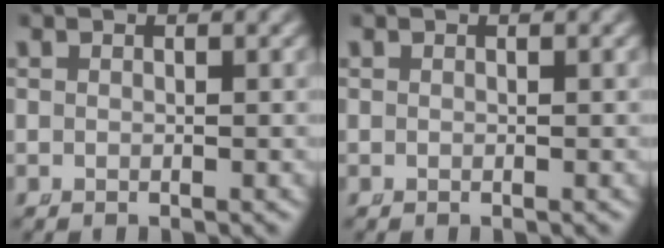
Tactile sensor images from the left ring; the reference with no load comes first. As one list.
[{"total": 0.0}]